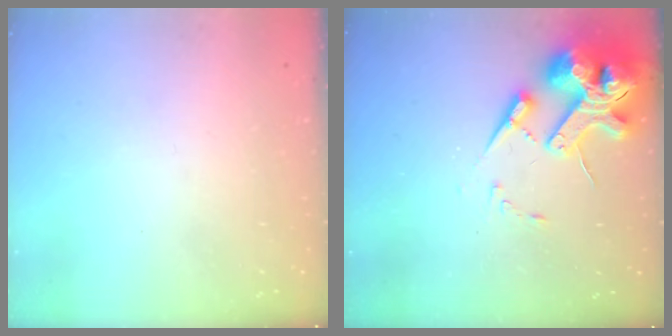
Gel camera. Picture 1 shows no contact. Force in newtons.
{"total": 17.8, "press": 17.6, "slide": 2.6}